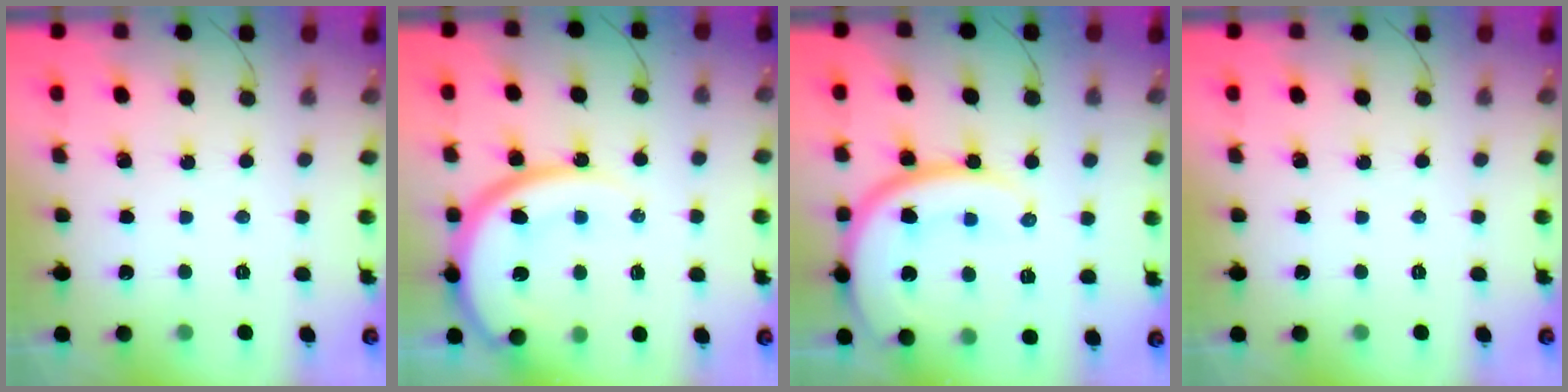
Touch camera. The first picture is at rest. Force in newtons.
{"total": 14.3, "press": 14.2, "slide": 1.5}
{"total": 18.1, "press": 18.0, "slide": 2.4}
{"total": 0.0}